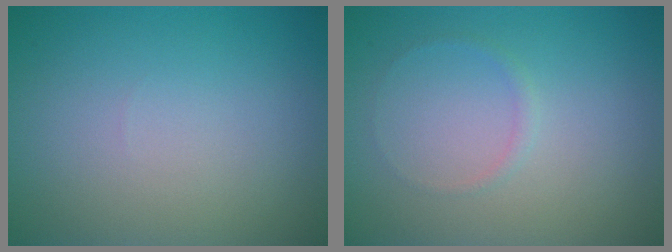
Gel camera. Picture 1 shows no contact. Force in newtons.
{"total": 0.7, "press": 0.7, "slide": 0.1}